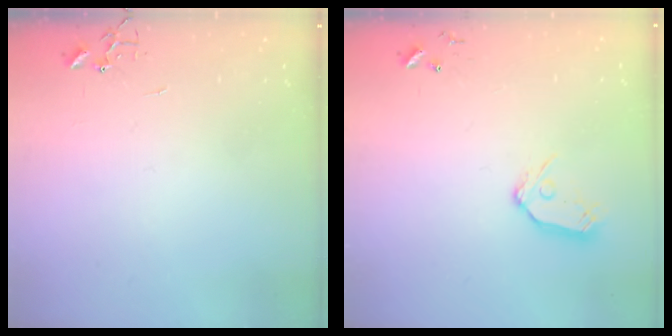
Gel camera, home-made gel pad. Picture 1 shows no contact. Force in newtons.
{"total": 9.2, "press": 9.1, "slide": 0.8}